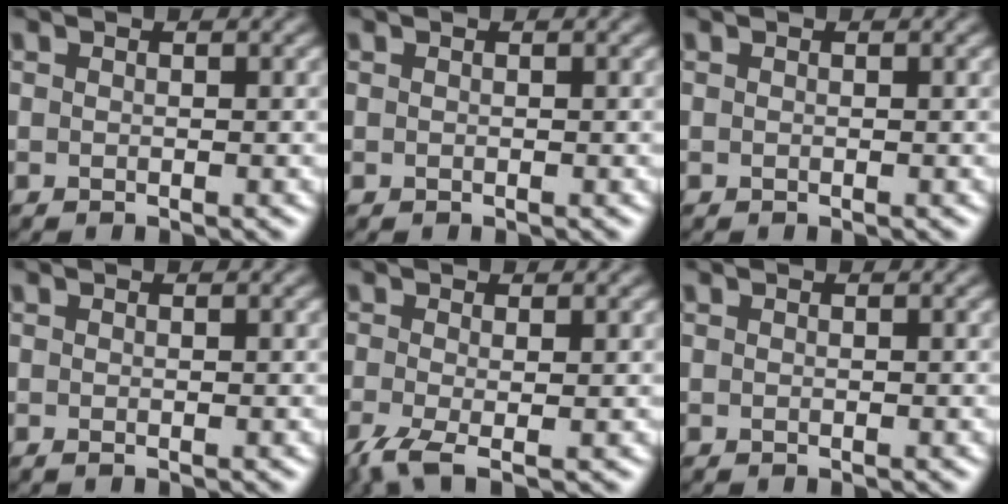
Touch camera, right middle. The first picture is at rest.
{"total": 0.0}
{"total": 0.0}
{"total": 0.0}
{"total": 3.5, "force": [-1.6, 0.9, 3.0], "torque": [-0.072, -0.010, -0.037]}
{"total": 0.0}